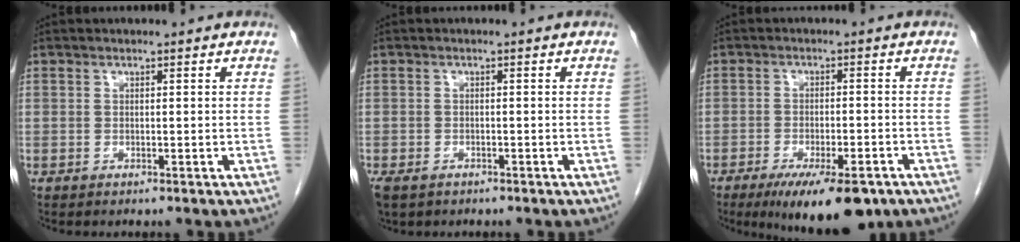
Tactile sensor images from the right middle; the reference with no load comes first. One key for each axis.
{"total": 3.9, "fx": -2.6, "fy": 2.3, "fz": 1.6, "tx": -0.034, "ty": -0.005, "tz": -0.041}
{"total": 11.5, "fx": -7.7, "fy": 3.1, "fz": 7.9, "tx": -0.112, "ty": -0.015, "tz": -0.114}